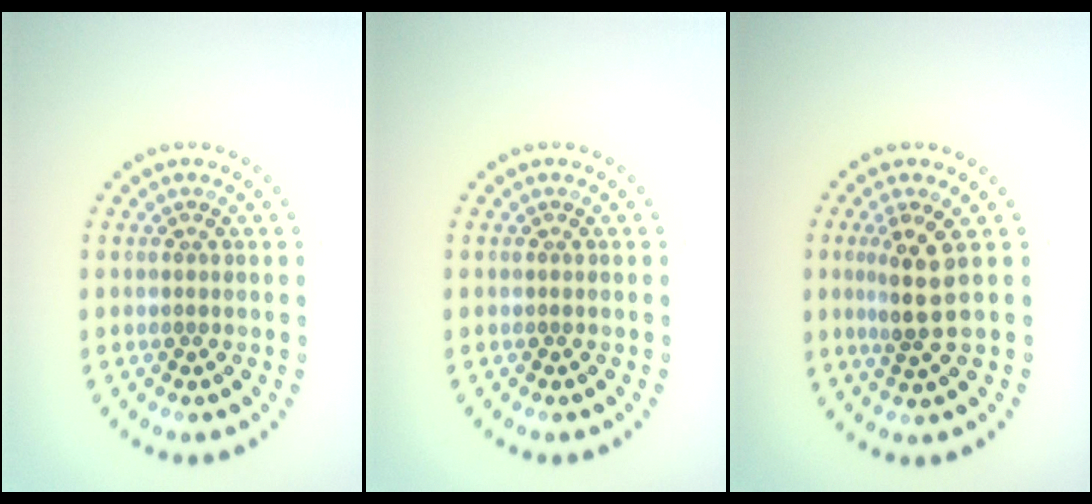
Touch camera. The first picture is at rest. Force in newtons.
{"total": 0.0}
{"total": 3.0, "press": 2.3, "slide": 1.9}